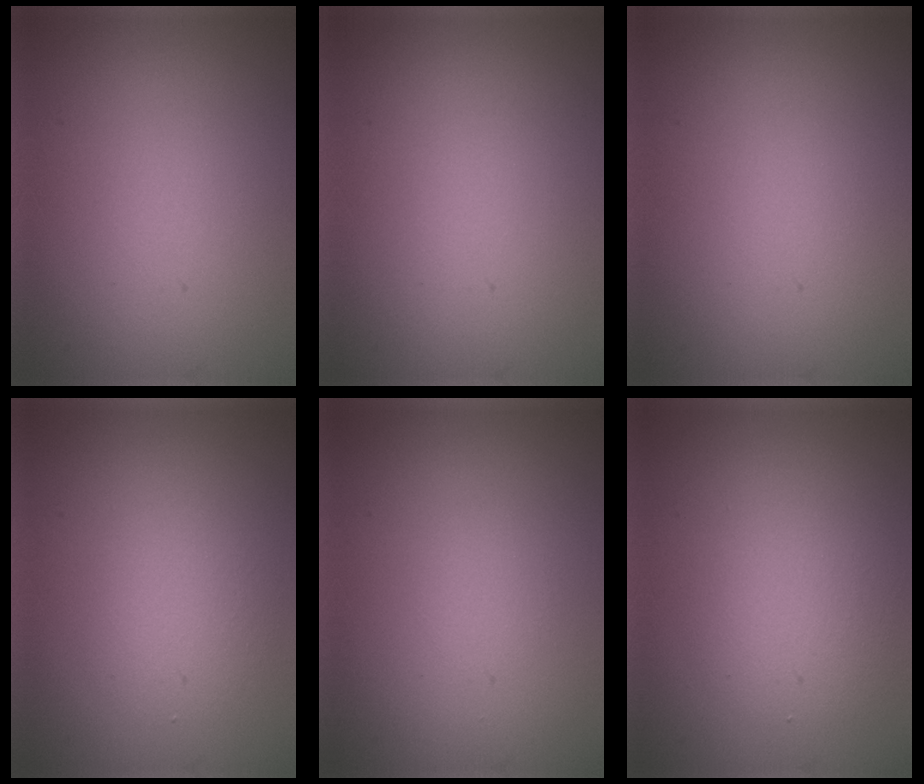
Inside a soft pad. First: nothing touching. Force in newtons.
{"total": 0.0}
{"total": 0.0}
{"total": 2.5, "press": 2.5, "slide": 0.1}
{"total": 0.5, "press": 0.5, "slide": 0.0}
{"total": 3.3, "press": 3.3, "slide": 0.1}